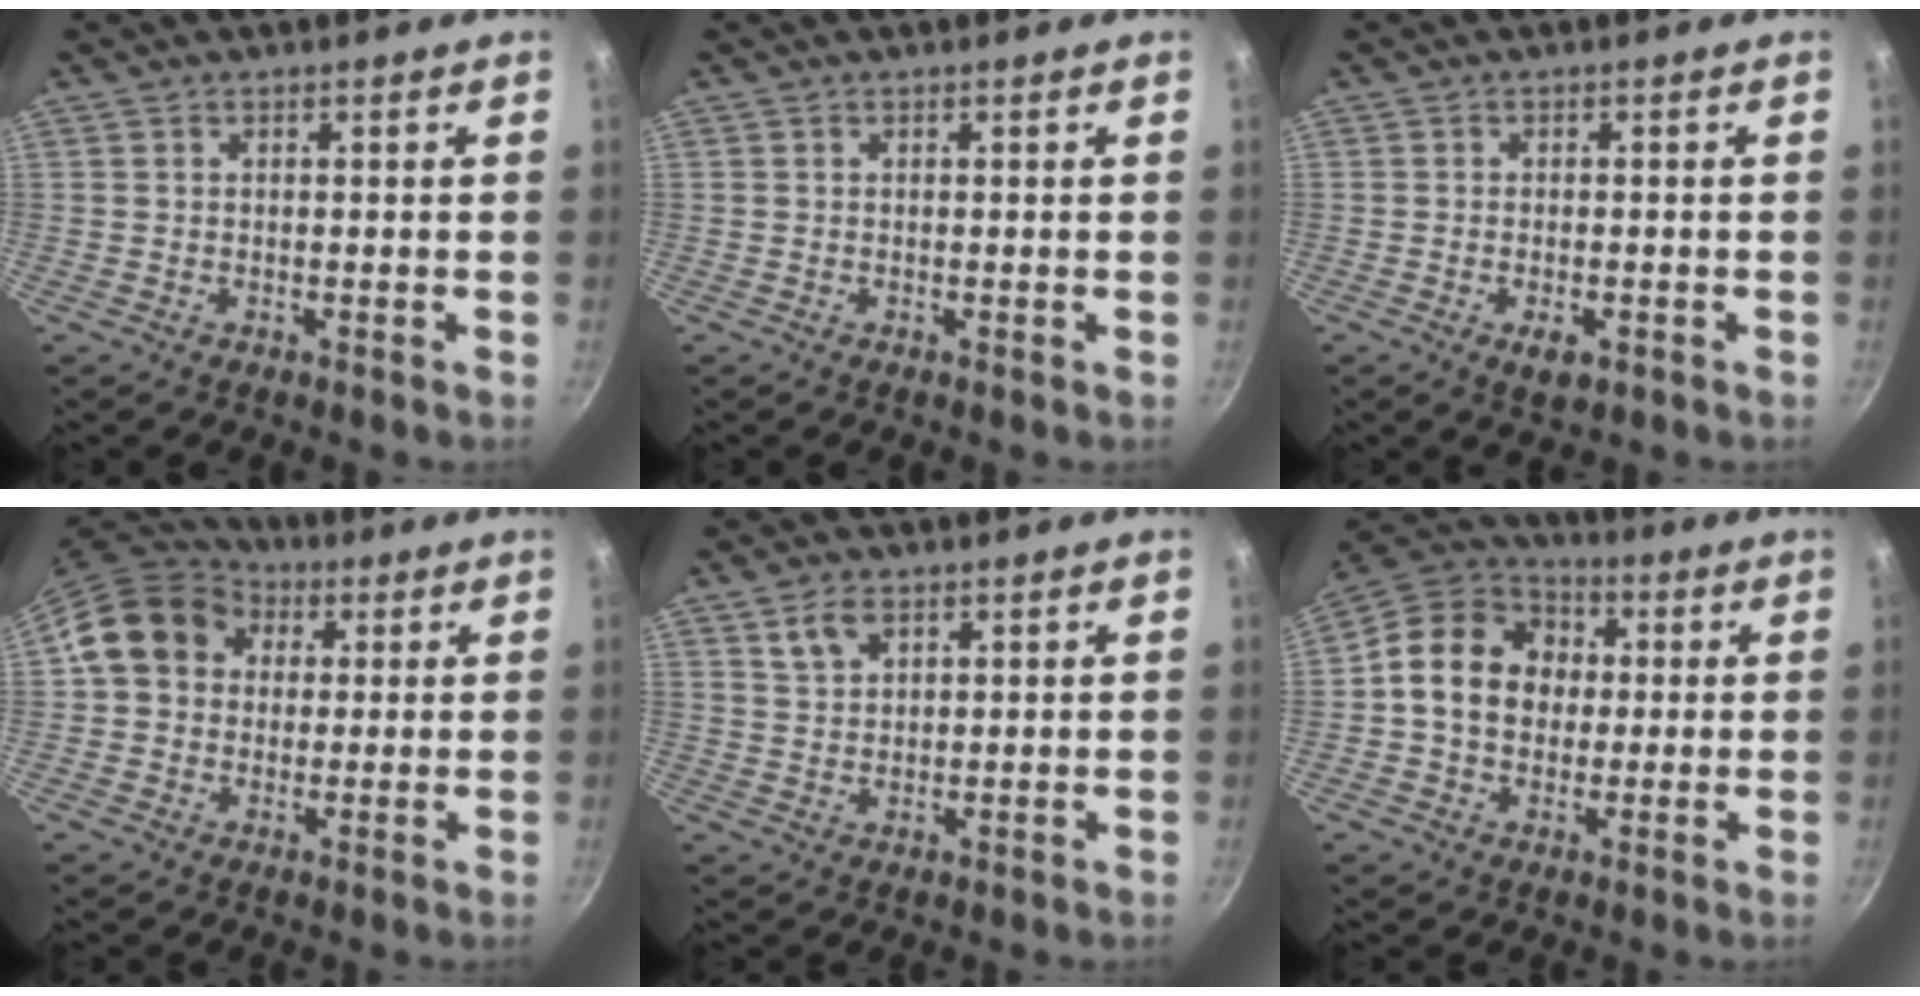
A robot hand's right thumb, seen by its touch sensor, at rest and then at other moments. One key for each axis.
{"total": 0.0}
{"total": 3.3, "fx": -1.3, "fy": 1.6, "fz": 2.5, "tx": -0.041, "ty": -0.001, "tz": -0.020}
{"total": 12.4, "fx": 2.9, "fy": 10.5, "fz": 5.9, "tx": -0.076, "ty": 0.023, "tz": 0.033}
{"total": 4.2, "fx": 2.3, "fy": 2.6, "fz": 2.4, "tx": -0.034, "ty": -0.005, "tz": 0.046}
{"total": 15.1, "fx": 1.2, "fy": 12.3, "fz": 8.6, "tx": -0.123, "ty": 0.029, "tz": 0.005}